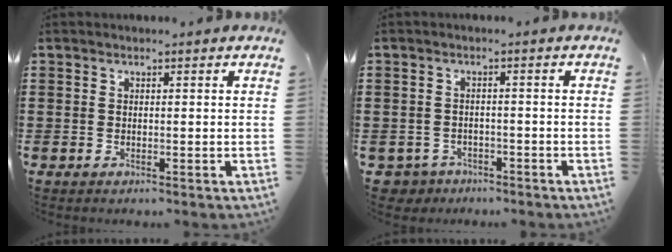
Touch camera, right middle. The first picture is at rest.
{"total": 2.4, "force": [-2.3, 0.9, -0.2], "torque": [-0.014, -0.004, -0.054]}